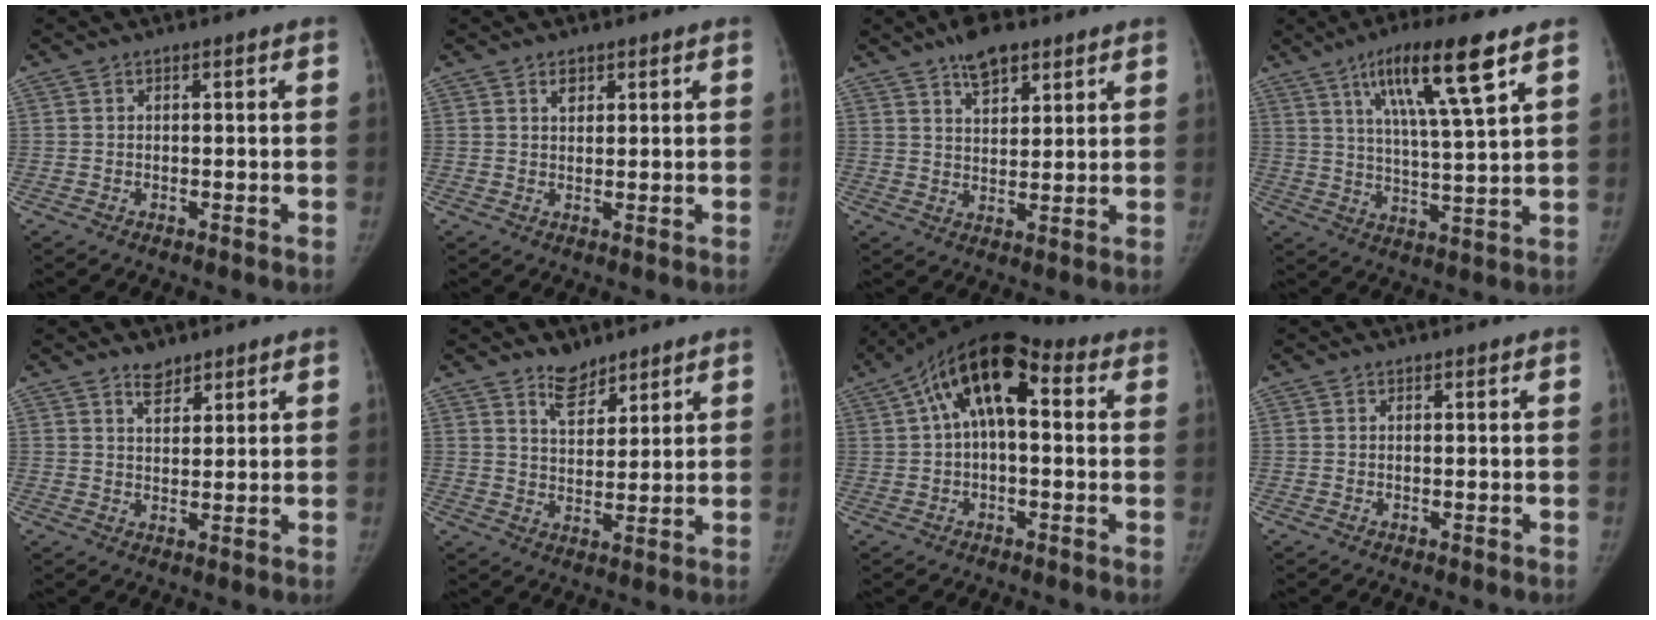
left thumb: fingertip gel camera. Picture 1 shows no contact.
{"total": 1.9, "force": [1.2, 1.2, 0.9], "torque": [0.001, -0.007, 0.019]}
{"total": 7.3, "force": [5.0, 3.4, 4.1], "torque": [-0.039, -0.025, 0.080]}
{"total": 14.5, "force": [7.7, 1.7, 12.1], "torque": [-0.208, -0.030, 0.133]}
{"total": 3.4, "force": [2.7, 1.7, 1.1], "torque": [0.001, -0.022, 0.047]}
{"total": 5.7, "force": [4.5, 2.8, 2.0], "torque": [-0.008, -0.037, 0.081]}
{"total": 14.2, "force": [3.6, 7.0, 11.8], "torque": [-0.186, 0.038, 0.048]}
{"total": 0.0}